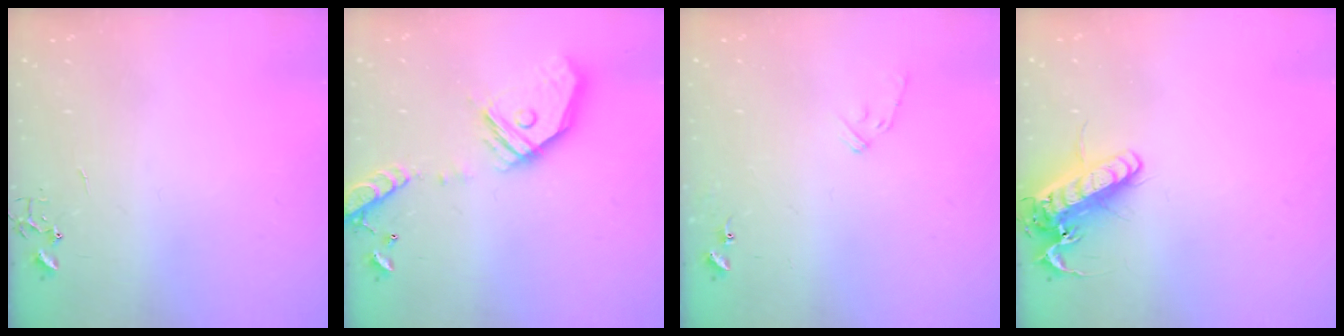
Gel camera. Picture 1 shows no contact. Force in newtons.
{"total": 18.8, "press": 18.6, "slide": 3.0}
{"total": 8.2, "press": 8.2, "slide": 0.3}
{"total": 16.2, "press": 16.0, "slide": 2.5}